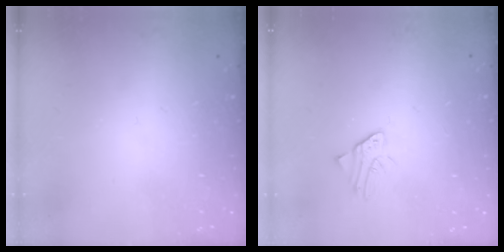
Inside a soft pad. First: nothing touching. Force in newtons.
{"total": 2.1, "press": 2.1, "slide": 0.2}